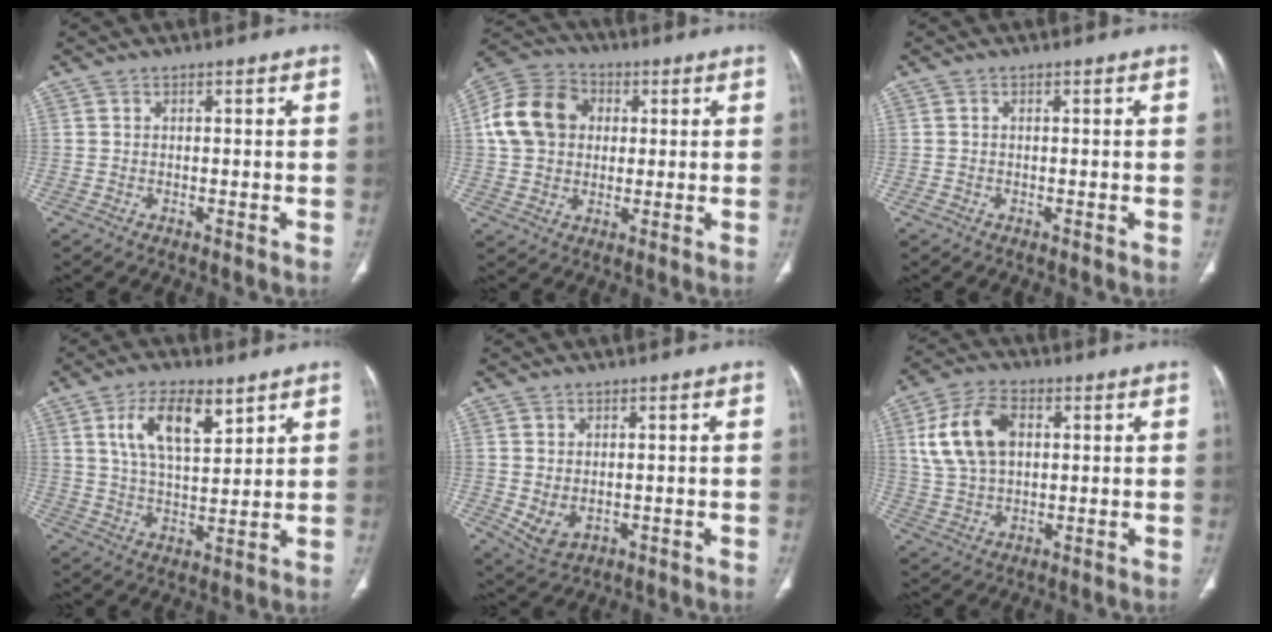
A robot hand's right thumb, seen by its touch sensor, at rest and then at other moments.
{"total": 13.4, "force": [2.4, 10.4, 8.1], "torque": [-0.142, 0.018, 0.035]}
{"total": 0.7, "force": [-0.3, 0.5, 0.2], "torque": [-0.004, 0.001, -0.006]}
{"total": 11.3, "force": [5.6, 5.1, 8.5], "torque": [-0.138, -0.022, 0.109]}
{"total": 4.5, "force": [-0.2, 3.2, 3.2], "torque": [-0.058, -0.008, 0.014]}
{"total": 12.5, "force": [3.0, 7.9, 9.2], "torque": [-0.171, 0.009, 0.056]}